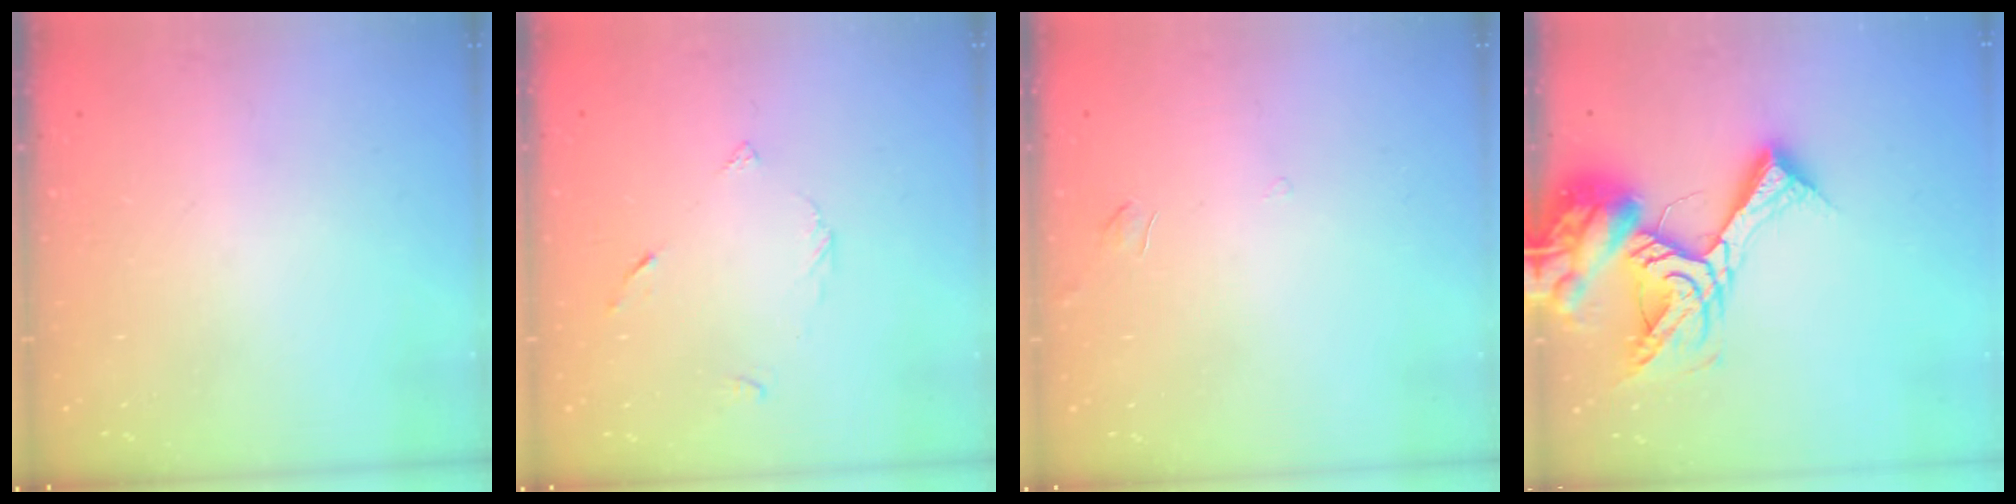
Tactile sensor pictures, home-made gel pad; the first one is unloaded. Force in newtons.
{"total": 3.6, "press": 3.6, "slide": 0.5}
{"total": 3.9, "press": 3.9, "slide": 0.4}
{"total": 19.3, "press": 19.2, "slide": 2.1}